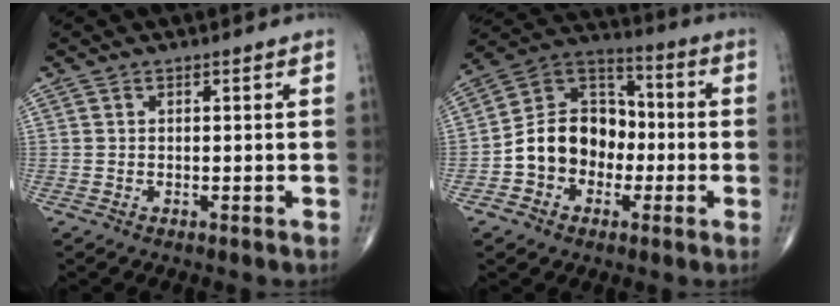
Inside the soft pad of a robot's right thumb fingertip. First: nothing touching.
{"total": 14.2, "force": [-2.9, 11.3, 8.2], "torque": [-0.094, 0.047, -0.061]}